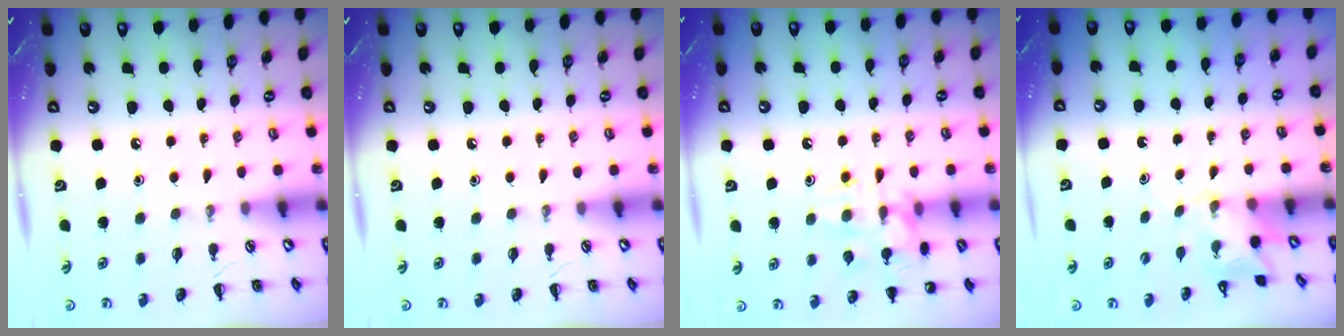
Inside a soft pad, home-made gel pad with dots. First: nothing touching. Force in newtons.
{"total": 0.0}
{"total": 14.6, "press": 14.6, "slide": 1.2}
{"total": 2.2, "press": 2.1, "slide": 0.7}